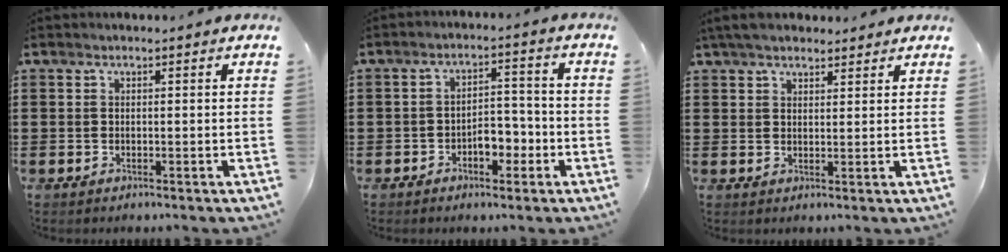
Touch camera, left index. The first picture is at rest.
{"total": 4.6, "force": [-2.2, 2.6, 3.1], "torque": [-0.057, 0.008, -0.044]}
{"total": 4.1, "force": [3.6, 1.2, 1.6], "torque": [-0.042, 0.000, 0.068]}